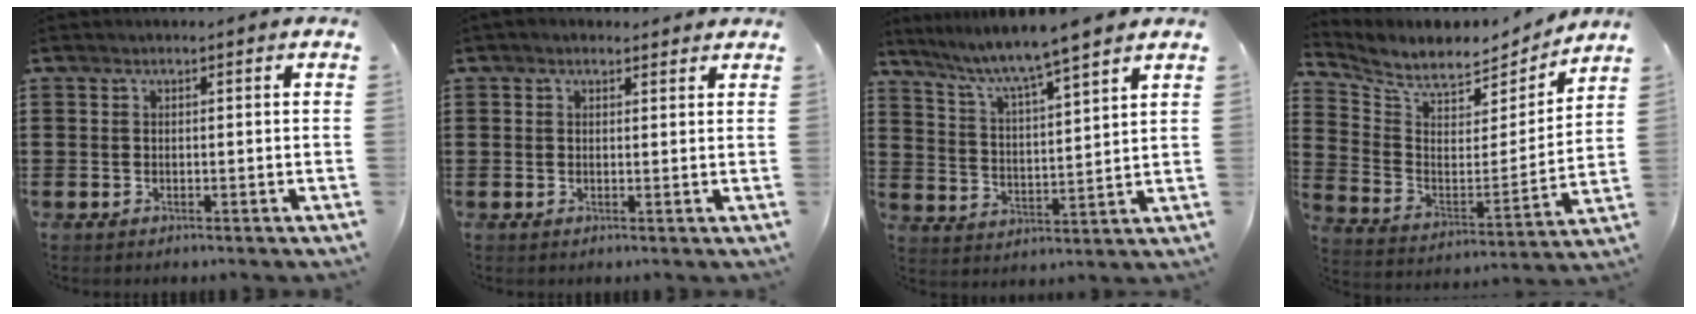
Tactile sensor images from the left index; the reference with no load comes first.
{"total": 1.3, "force": [1.1, 0.7, 0.3], "torque": [-0.009, 0.006, 0.021]}
{"total": 6.0, "force": [5.4, -0.9, 2.5], "torque": [-0.071, -0.040, 0.085]}
{"total": 6.8, "force": [6.4, 1.4, 1.9], "torque": [-0.075, -0.052, 0.106]}